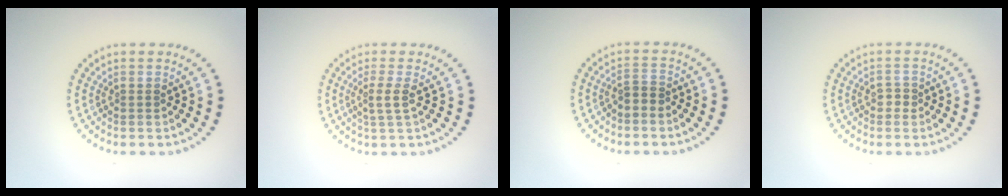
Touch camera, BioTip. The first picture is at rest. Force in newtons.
{"total": 1.7, "press": 1.4, "slide": 1.0}
{"total": 1.2, "press": 1.0, "slide": 0.8}
{"total": 1.1, "press": 1.0, "slide": 0.4}